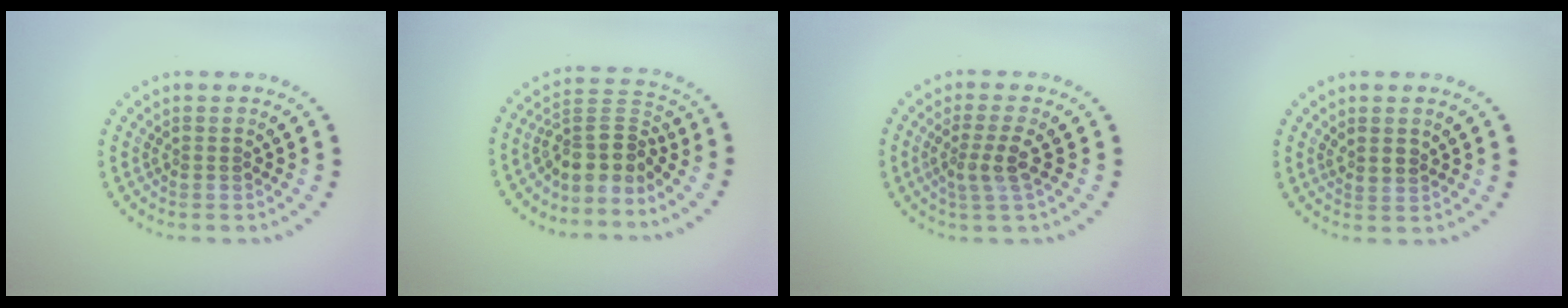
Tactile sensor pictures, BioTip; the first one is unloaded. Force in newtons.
{"total": 3.8, "press": 2.9, "slide": 2.5}
{"total": 2.5, "press": 2.1, "slide": 1.4}
{"total": 1.0, "press": 0.8, "slide": 0.7}